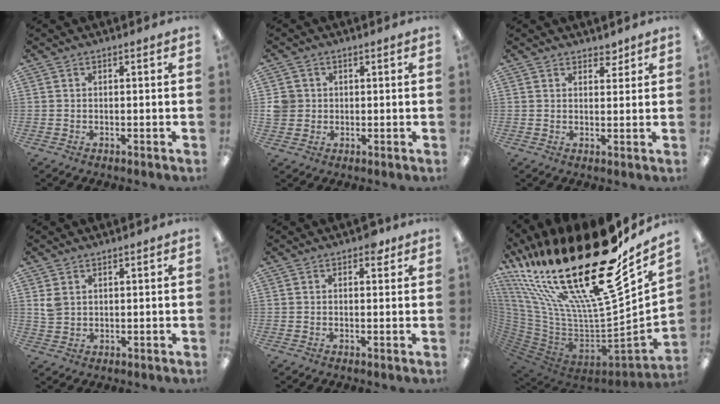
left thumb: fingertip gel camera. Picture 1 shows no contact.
{"total": 4.2, "force": [0.7, 4.0, 0.8], "torque": [-0.015, 0.006, 0.013]}
{"total": 2.8, "force": [2.4, 1.3, 0.4], "torque": [0.005, -0.012, 0.043]}
{"total": 3.4, "force": [1.7, 2.4, 1.6], "torque": [-0.034, 0.002, 0.034]}
{"total": 2.6, "force": [1.6, 1.5, 1.4], "torque": [-0.005, -0.004, 0.022]}
{"total": 37.9, "force": [22.4, 13.7, 27.4], "torque": [-0.432, -0.203, 0.414]}